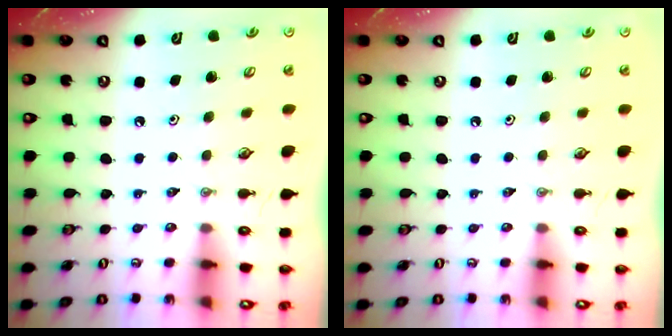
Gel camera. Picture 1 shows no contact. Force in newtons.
{"total": 0.0}